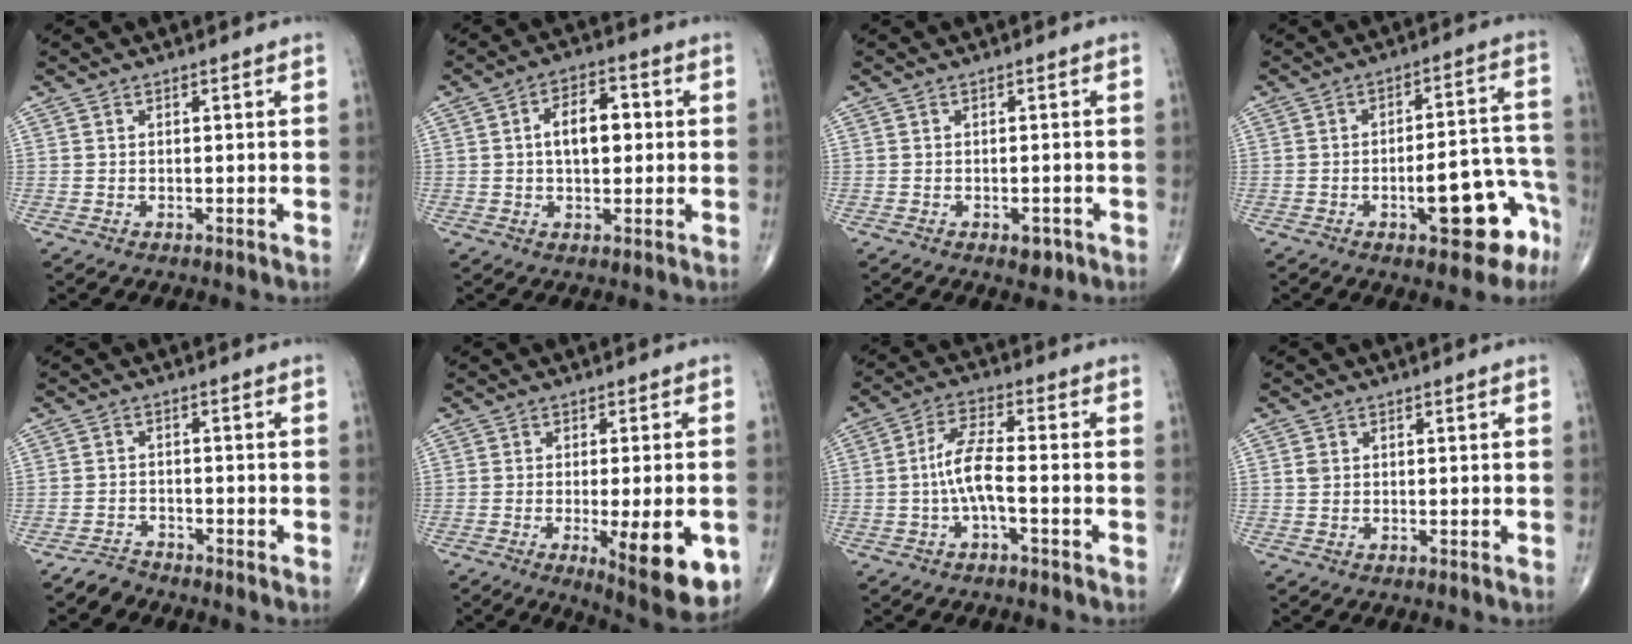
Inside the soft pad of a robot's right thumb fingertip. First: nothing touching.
{"total": 8.1, "force": [0.8, 4.5, 6.7], "torque": [-0.096, 0.015, 0.009]}
{"total": 2.3, "force": [-1.1, 1.4, 1.5], "torque": [-0.008, 0.002, -0.010]}
{"total": 13.9, "force": [-6.4, 5.1, 11.3], "torque": [-0.110, 0.056, -0.078]}
{"total": 2.4, "force": [-2.3, 0.5, -0.5], "torque": [0.015, -0.001, -0.046]}
{"total": 13.6, "force": [-4.0, 3.8, 12.5], "torque": [-0.148, -0.013, -0.042]}
{"total": 6.8, "force": [-1.5, 1.7, 6.4], "torque": [-0.138, 0.025, -0.033]}
{"total": 1.3, "force": [0.3, 1.0, 0.7], "torque": [-0.012, 0.002, 0.008]}